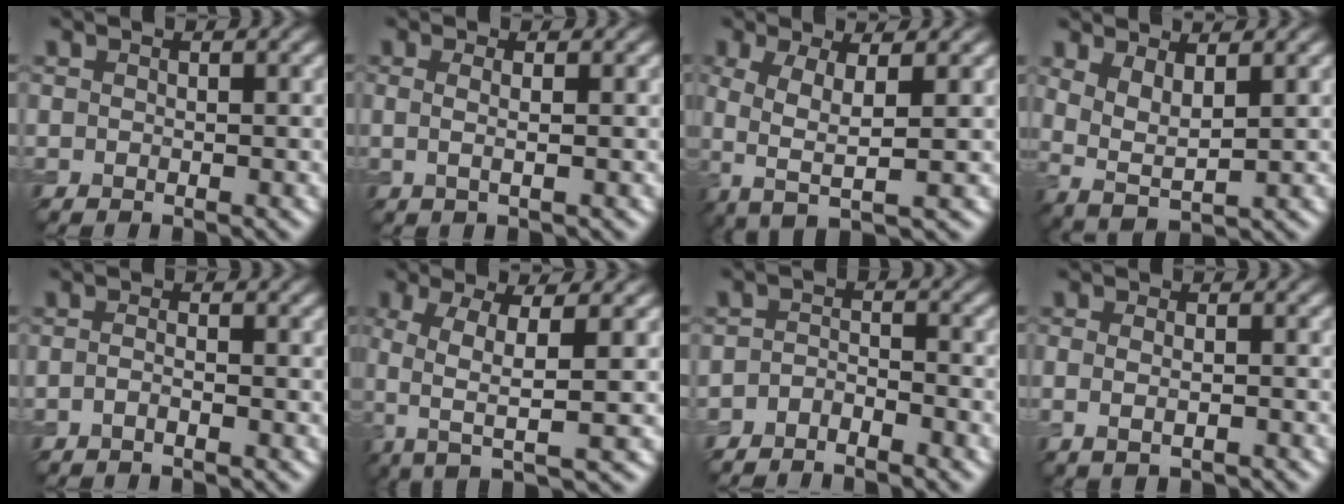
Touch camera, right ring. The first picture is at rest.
{"total": 1.6, "force": [0.0, 0.5, 1.5], "torque": [-0.026, -0.004, -0.007]}
{"total": 4.6, "force": [-0.5, 1.4, 4.3], "torque": [-0.087, -0.007, -0.011]}
{"total": 3.3, "force": [1.1, 1.2, 2.8], "torque": [-0.059, -0.008, 0.025]}
{"total": 1.1, "force": [-0.7, 0.3, 0.8], "torque": [-0.016, -0.003, -0.016]}
{"total": 6.0, "force": [-0.5, 1.8, 5.7], "torque": [-0.108, -0.005, -0.014]}
{"total": 2.0, "force": [-1.7, 0.6, 0.7], "torque": [-0.013, 0.002, -0.038]}
{"total": 1.6, "force": [-0.4, 0.6, 1.5], "torque": [-0.029, -0.006, -0.007]}